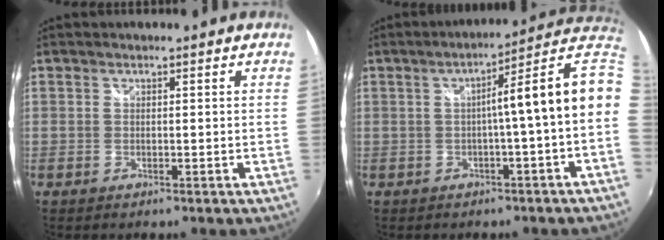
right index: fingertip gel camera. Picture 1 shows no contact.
{"total": 11.3, "force": [0.0, -1.0, 11.3], "torque": [-0.138, 0.015, 0.002]}